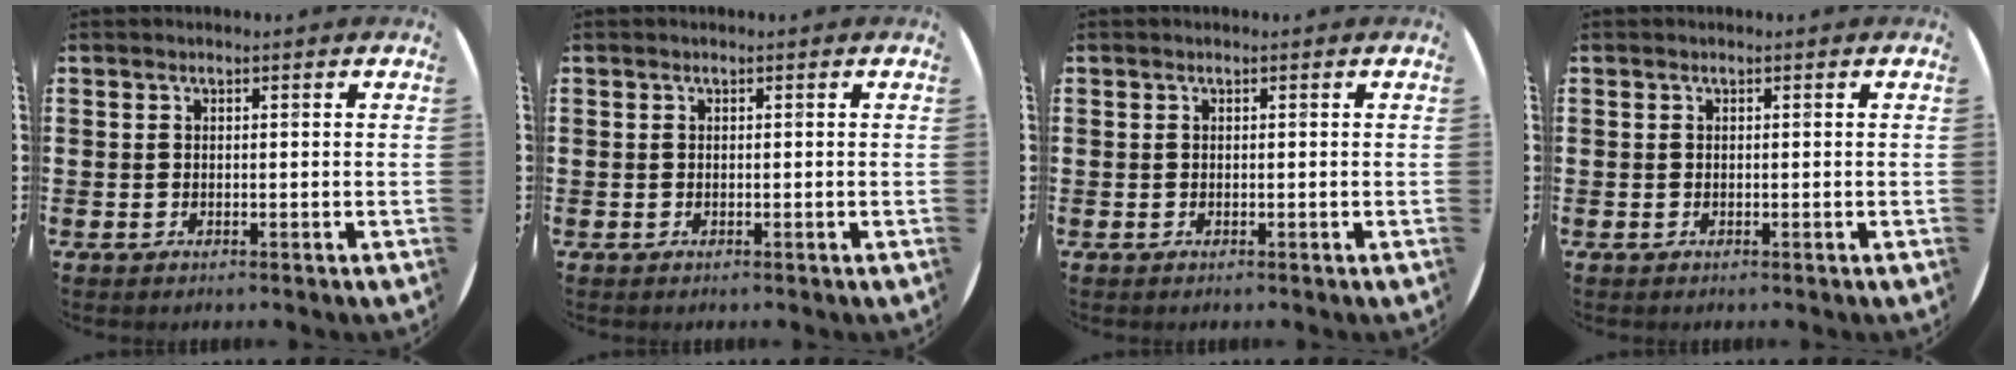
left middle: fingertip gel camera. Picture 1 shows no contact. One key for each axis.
{"total": 0.0}
{"total": 0.0}
{"total": 0.0}